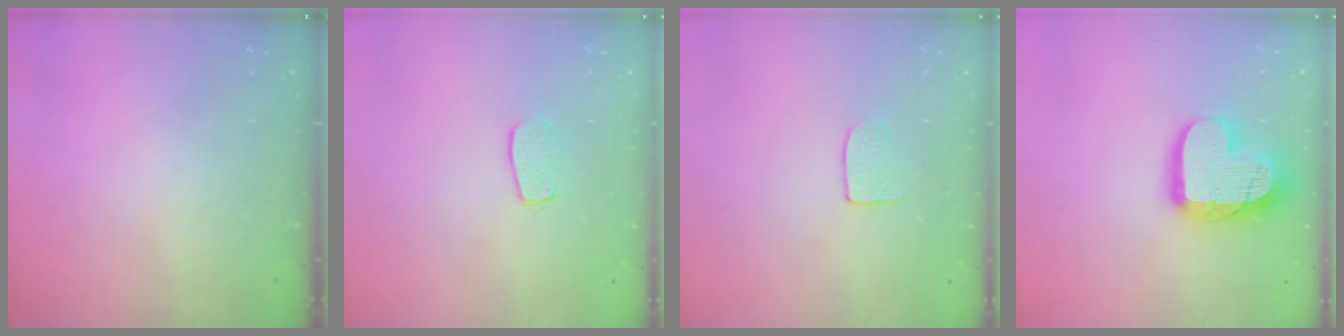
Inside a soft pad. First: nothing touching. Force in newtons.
{"total": 6.6, "press": 6.6, "slide": 0.4}
{"total": 3.6, "press": 3.6, "slide": 0.2}
{"total": 16.9, "press": 16.9, "slide": 1.4}